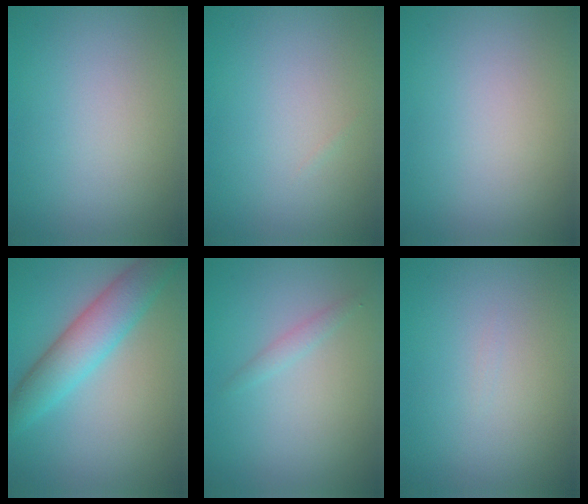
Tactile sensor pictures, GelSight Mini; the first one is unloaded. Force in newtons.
{"total": 0.0}
{"total": 0.0}
{"total": 5.4, "press": 5.4, "slide": 0.1}
{"total": 0.9, "press": 0.9, "slide": 0.1}
{"total": 0.0}